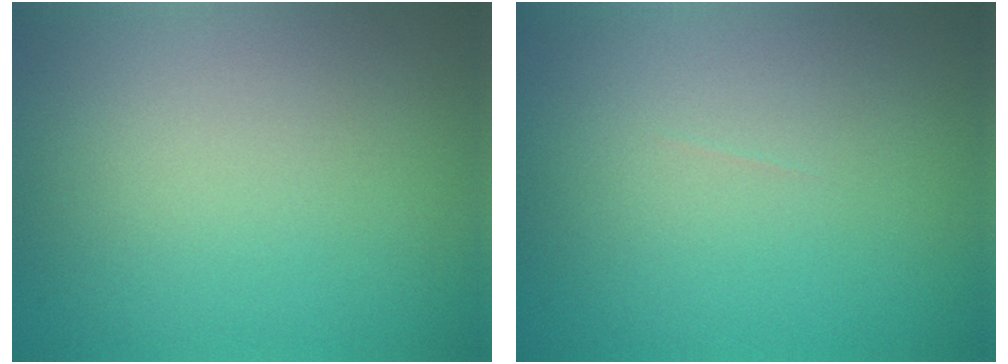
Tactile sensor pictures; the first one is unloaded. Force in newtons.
{"total": 0.0}